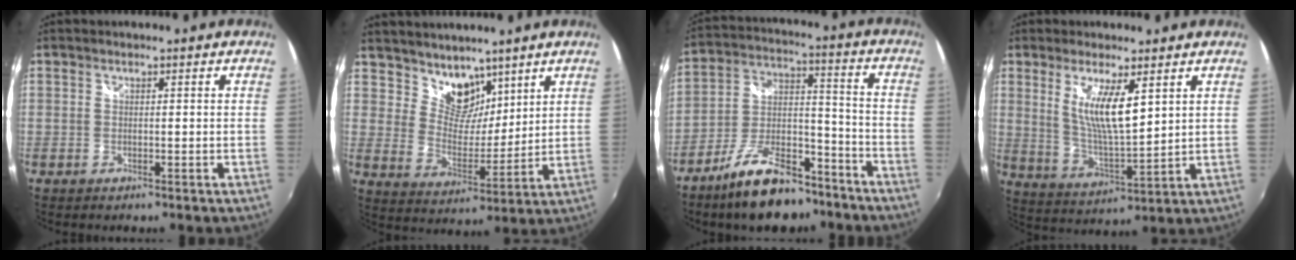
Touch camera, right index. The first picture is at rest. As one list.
[{"total": 9.1, "force": [6.9, 5.2, 2.8], "torque": [-0.040, -0.001, 0.130]}, {"total": 17.0, "force": [-12.0, 7.1, 9.7], "torque": [-0.180, 0.019, -0.191]}, {"total": 9.7, "force": [3.9, 2.1, 8.7], "torque": [-0.160, -0.016, 0.081]}]